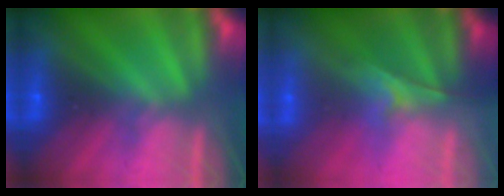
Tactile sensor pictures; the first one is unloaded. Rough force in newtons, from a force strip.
{"total": 2.0}